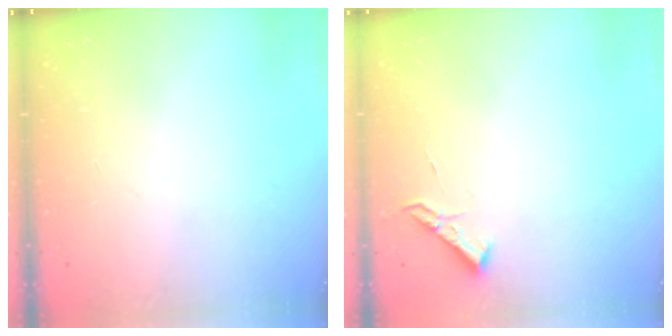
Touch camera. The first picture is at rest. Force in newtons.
{"total": 4.3, "press": 4.2, "slide": 0.7}